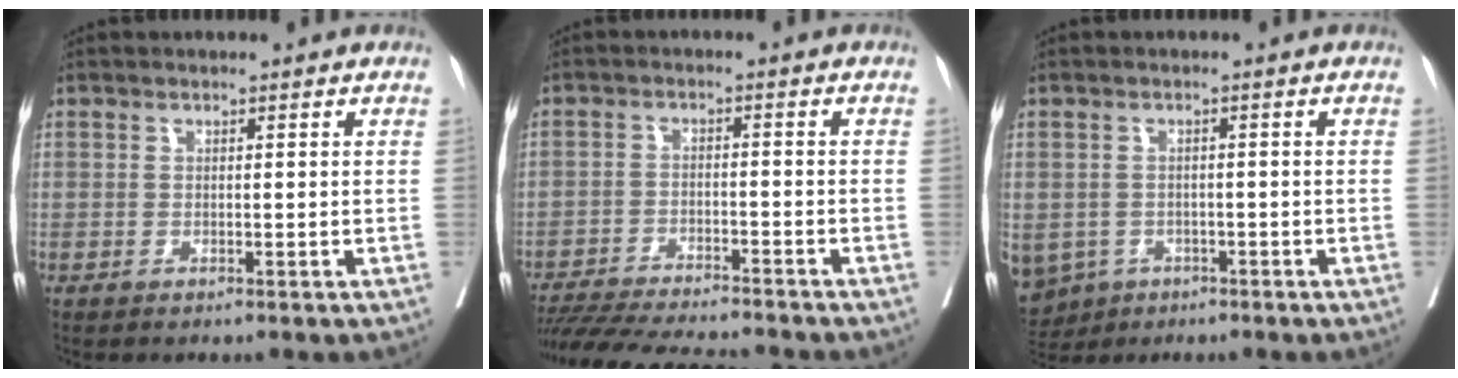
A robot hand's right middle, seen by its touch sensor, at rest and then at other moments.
{"total": 15.8, "force": [-14.5, 1.2, 6.2], "torque": [-0.108, -0.024, -0.216]}
{"total": 12.6, "force": [-6.1, 10.1, 4.5], "torque": [-0.140, -0.009, -0.080]}